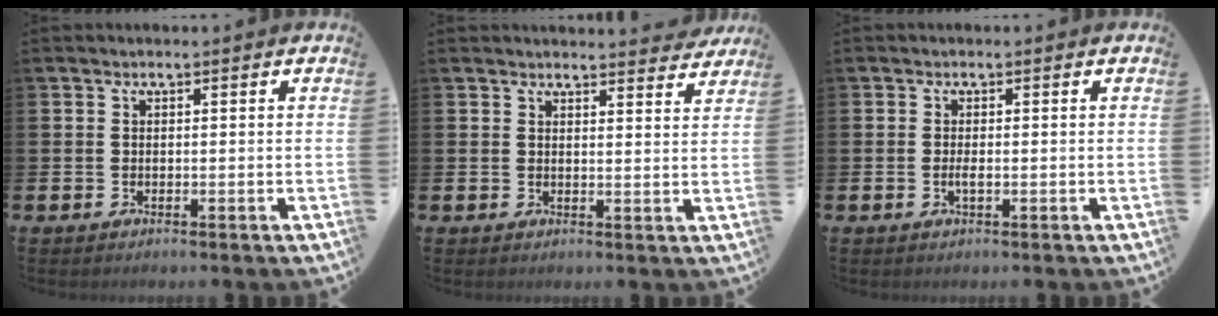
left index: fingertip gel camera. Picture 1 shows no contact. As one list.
[{"total": 3.1, "force": [3.1, 0.0, -0.1], "torque": [0.012, -0.026, 0.053]}, {"total": 1.1, "force": [-0.2, 0.3, 1.0], "torque": [-0.026, 0.002, -0.002]}]